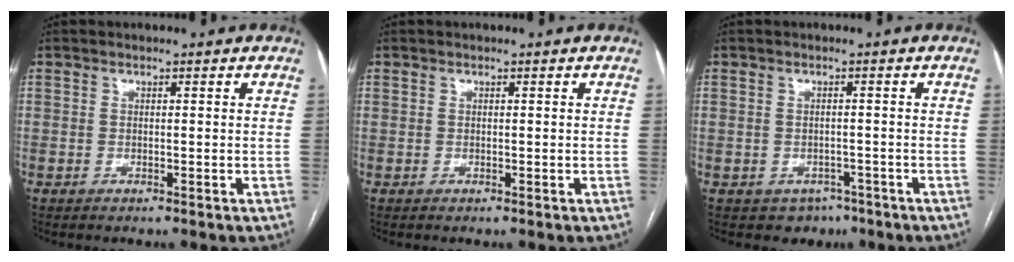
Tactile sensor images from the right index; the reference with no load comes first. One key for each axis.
{"total": 0.0}
{"total": 3.5, "fx": -2.1, "fy": 2.7, "fz": 0.9, "tx": -0.003, "ty": 0.006, "tz": -0.021}